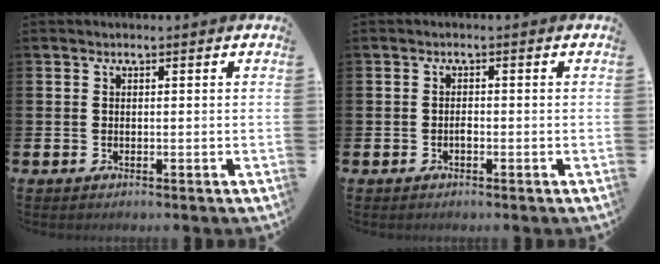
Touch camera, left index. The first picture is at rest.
{"total": 0.8, "force": [-0.4, 0.4, 0.6], "torque": [-0.002, -0.005, -0.010]}